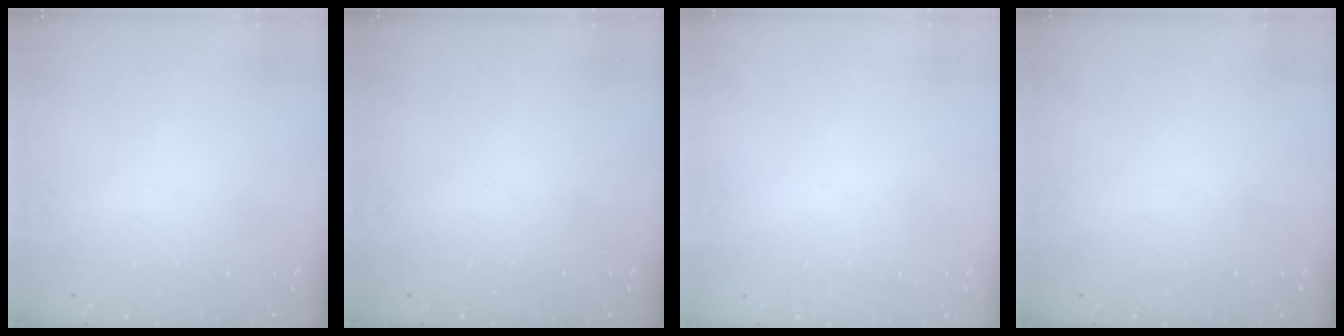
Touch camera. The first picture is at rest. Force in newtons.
{"total": 0.0}
{"total": 1.8, "press": 1.7, "slide": 0.4}
{"total": 0.0}